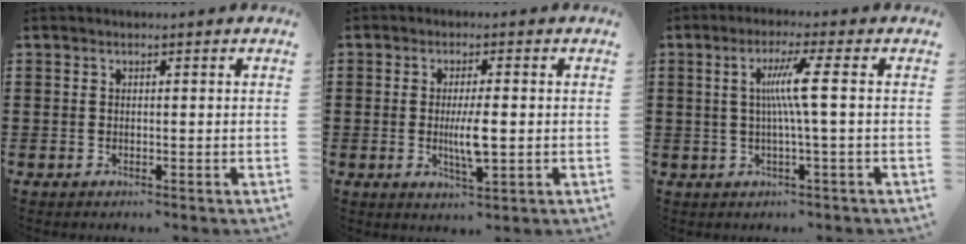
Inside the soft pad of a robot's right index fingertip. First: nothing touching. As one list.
[{"total": 5.0, "force": [-0.4, 1.0, 4.9], "torque": [-0.100, -0.007, -0.013]}, {"total": 6.1, "force": [0.5, -0.6, 6.1], "torque": [-0.116, -0.003, 0.000]}]